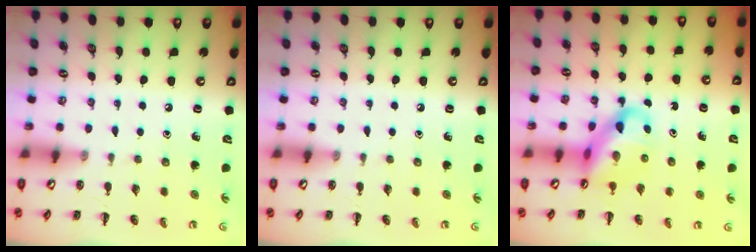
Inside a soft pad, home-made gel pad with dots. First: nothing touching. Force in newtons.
{"total": 0.0}
{"total": 10.2, "press": 9.8, "slide": 2.8}